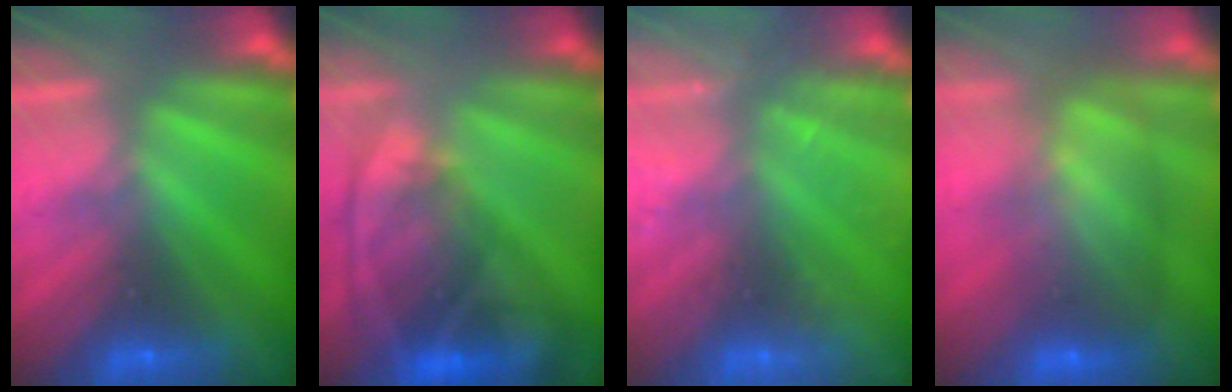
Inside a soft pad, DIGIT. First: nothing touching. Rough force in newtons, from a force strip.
{"total": 7.5}
{"total": 2.7}
{"total": 6.5}